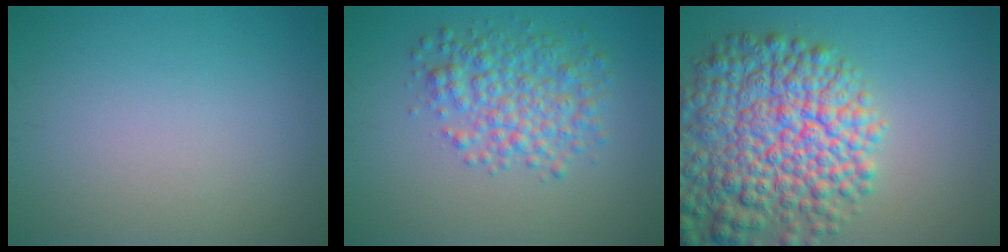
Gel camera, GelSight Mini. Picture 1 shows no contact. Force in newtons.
{"total": 4.7, "press": 4.7, "slide": 0.0}
{"total": 11.6, "press": 11.6, "slide": 0.6}